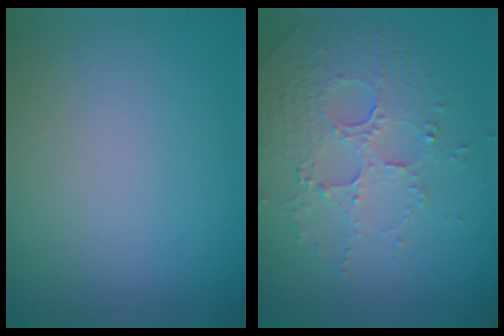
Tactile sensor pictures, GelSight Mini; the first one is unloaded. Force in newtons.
{"total": 5.1, "press": 3.5, "slide": 3.7}